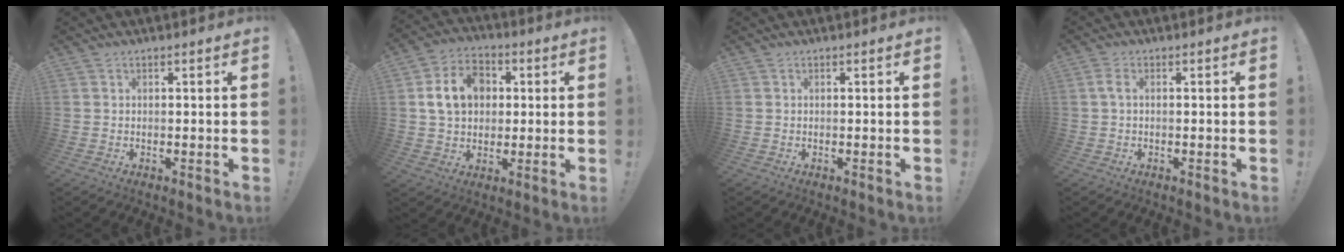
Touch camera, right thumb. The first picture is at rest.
{"total": 13.3, "force": [2.9, 10.6, 7.5], "torque": [-0.116, 0.002, 0.058]}
{"total": 0.0}
{"total": 2.2, "force": [0.2, 0.8, 2.1], "torque": [-0.039, 0.005, 0.005]}